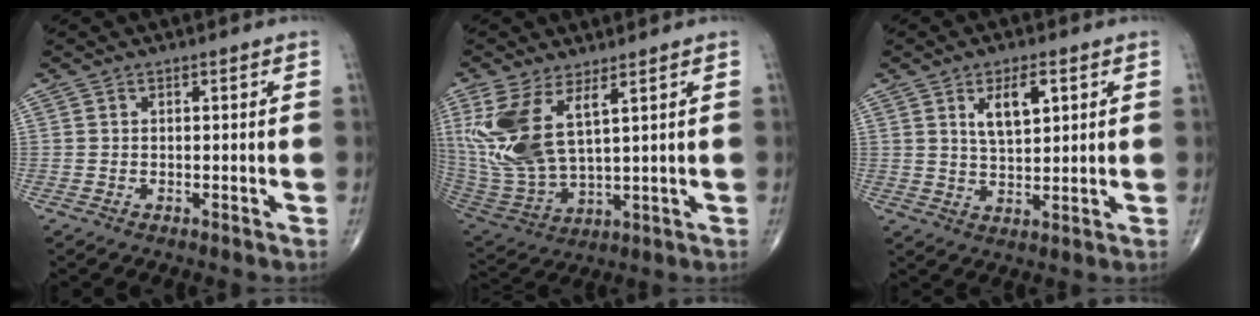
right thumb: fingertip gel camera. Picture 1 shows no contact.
{"total": 14.7, "force": [5.7, 6.1, 12.0], "torque": [-0.267, -0.026, 0.131]}
{"total": 6.8, "force": [2.7, 3.0, 5.5], "torque": [-0.087, -0.013, 0.051]}